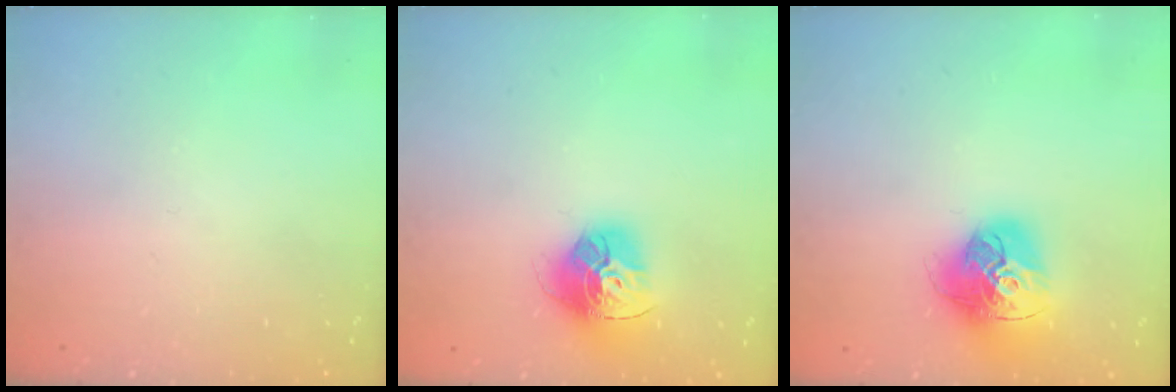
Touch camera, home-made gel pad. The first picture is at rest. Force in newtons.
{"total": 15.5, "press": 15.4, "slide": 1.7}
{"total": 18.0, "press": 17.9, "slide": 1.9}